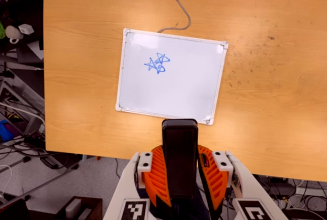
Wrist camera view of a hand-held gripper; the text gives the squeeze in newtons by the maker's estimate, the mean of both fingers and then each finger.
{"total": 10.0, "left": 8.0, "right": 12.1}